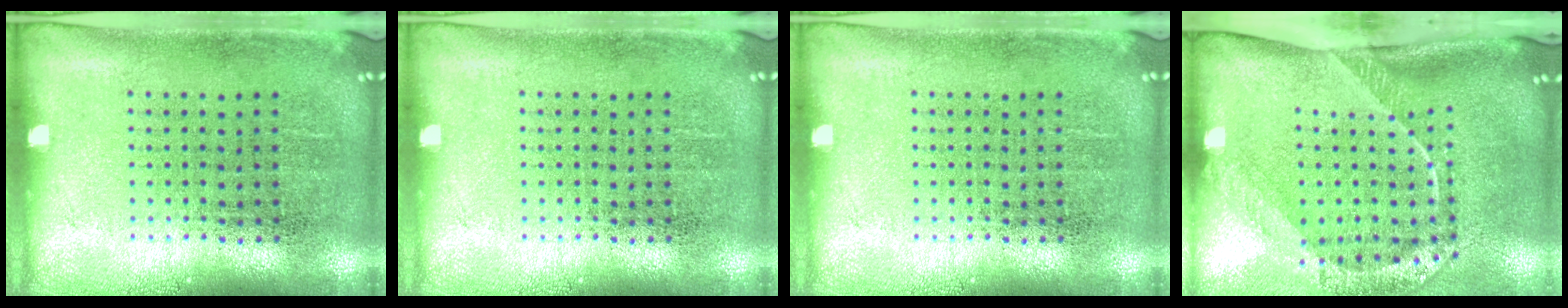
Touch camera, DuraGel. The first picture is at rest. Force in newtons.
{"total": 0.0}
{"total": 0.0}
{"total": 2.7, "press": 1.7, "slide": 2.0}